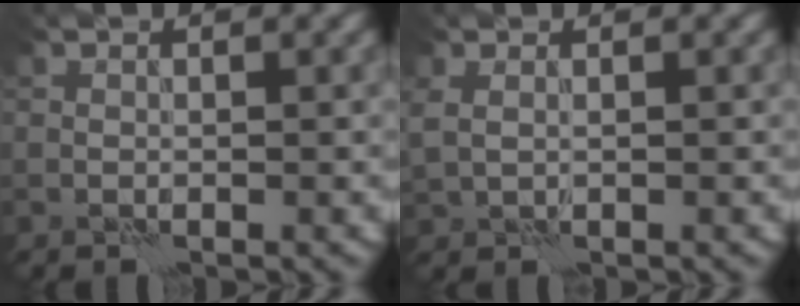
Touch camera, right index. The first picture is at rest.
{"total": 1.2, "force": [0.6, 0.7, 0.8], "torque": [-0.019, 0.003, 0.016]}